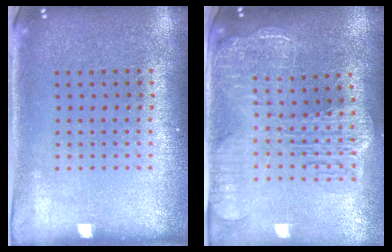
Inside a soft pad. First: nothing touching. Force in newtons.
{"total": 2.8, "press": 2.3, "slide": 1.6}